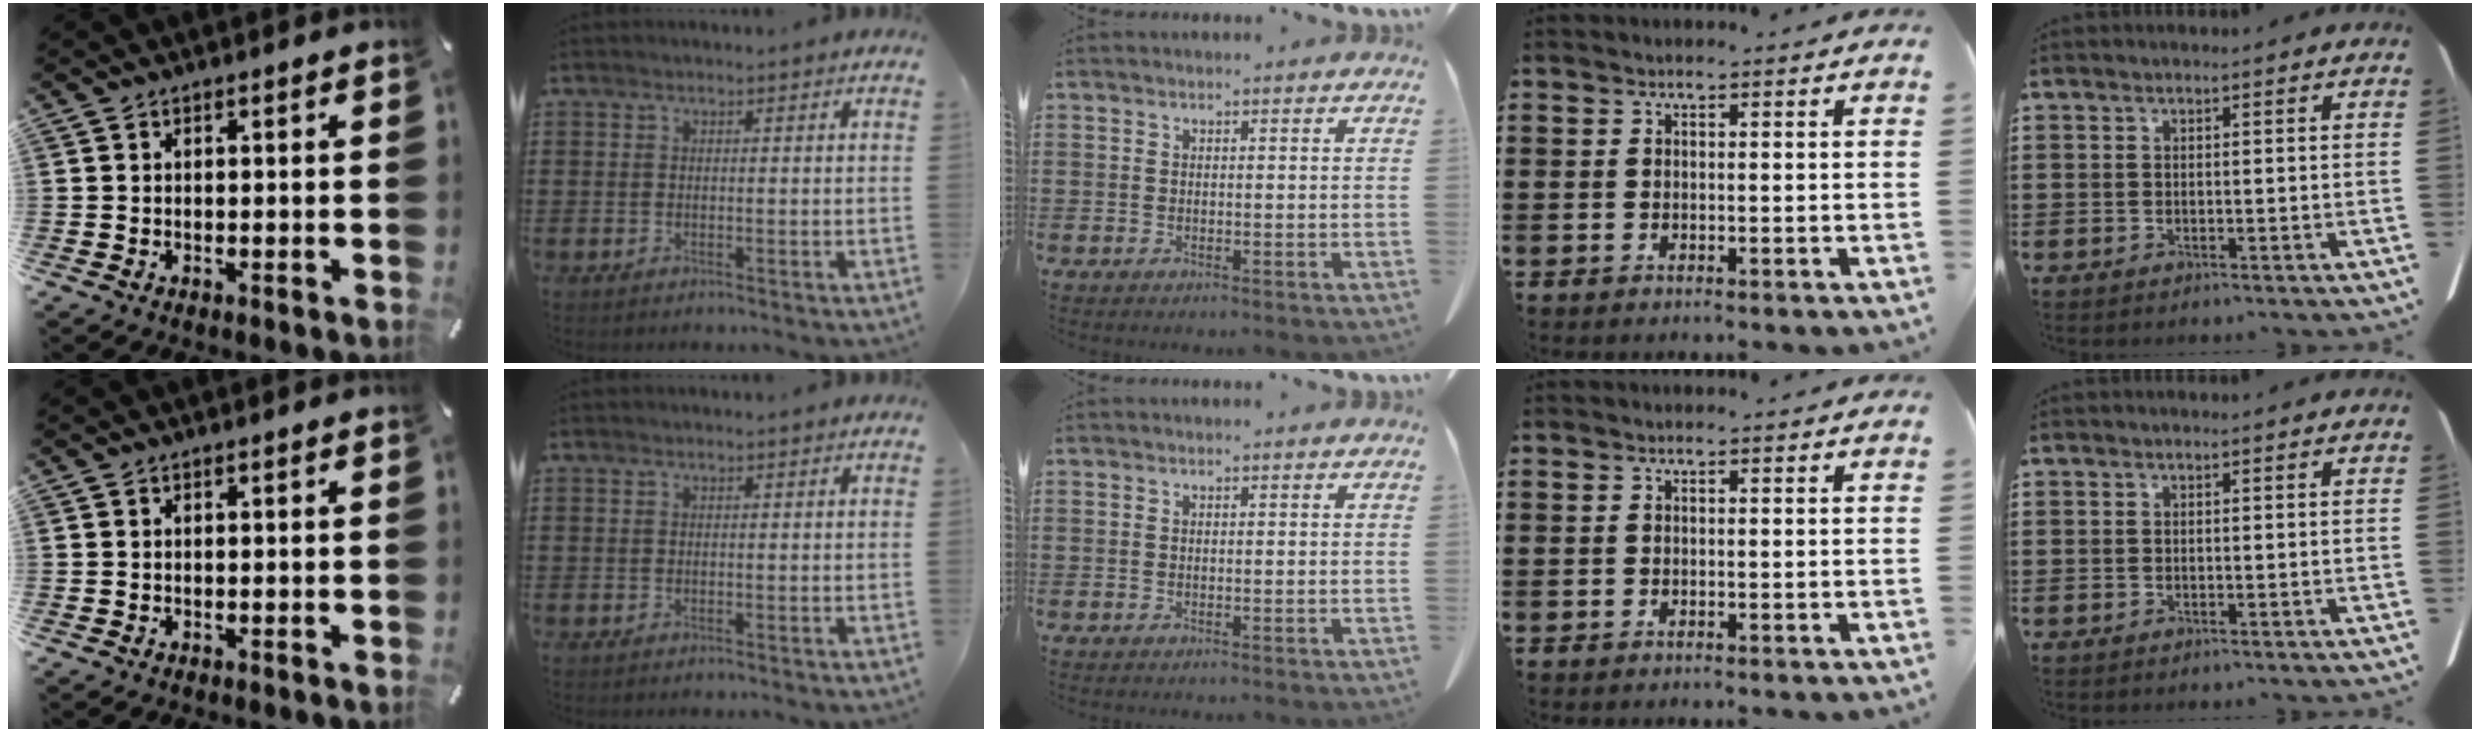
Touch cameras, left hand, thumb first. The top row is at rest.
{}